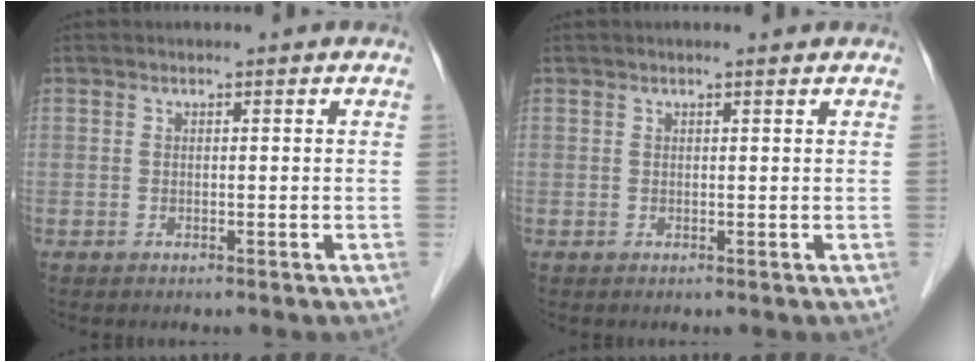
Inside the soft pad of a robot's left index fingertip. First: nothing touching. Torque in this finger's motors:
{"motor_torque": [0.22, -0.11, -0.05, -0.01]}